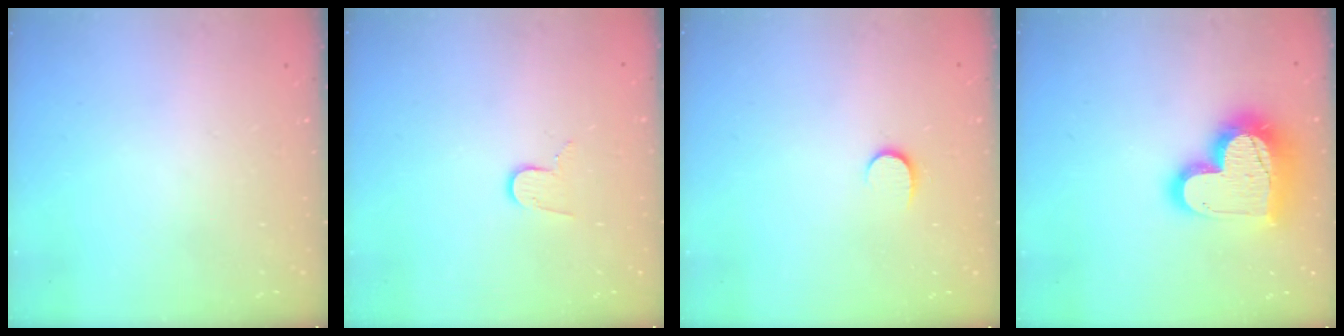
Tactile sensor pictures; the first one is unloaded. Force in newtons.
{"total": 6.5, "press": 6.5, "slide": 0.6}
{"total": 5.1, "press": 5.1, "slide": 0.6}
{"total": 19.8, "press": 19.8, "slide": 1.7}